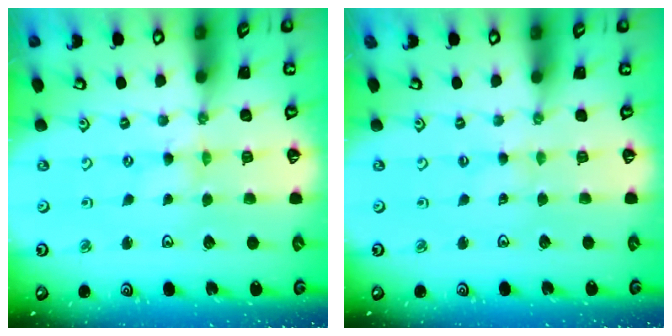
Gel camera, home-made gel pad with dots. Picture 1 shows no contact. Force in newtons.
{"total": 0.0}